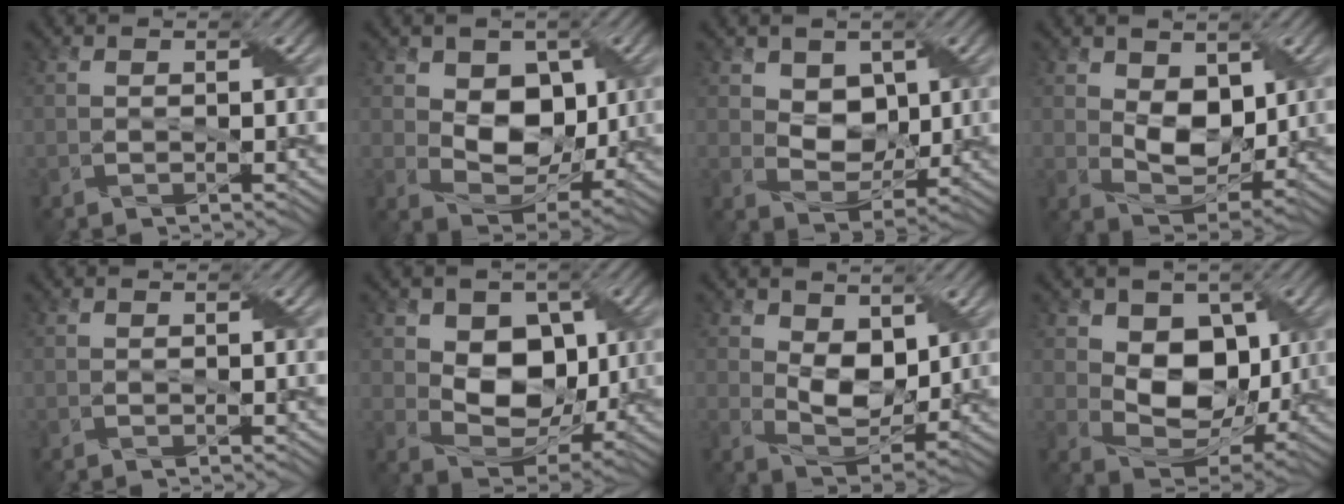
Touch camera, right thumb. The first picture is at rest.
{"total": 8.3, "force": [1.6, 5.9, 5.5], "torque": [-0.115, -0.011, 0.023]}
{"total": 5.4, "force": [1.8, 4.0, 3.1], "torque": [-0.074, -0.011, 0.024]}
{"total": 7.2, "force": [2.0, 4.8, 5.0], "torque": [-0.112, -0.011, 0.033]}
{"total": 0.0}
{"total": 8.9, "force": [1.6, 6.6, 5.8], "torque": [-0.118, -0.013, 0.020]}
{"total": 6.7, "force": [2.2, 4.4, 4.5], "torque": [-0.102, -0.013, 0.036]}
{"total": 9.4, "force": [1.9, 6.7, 6.3], "torque": [-0.127, -0.014, 0.025]}